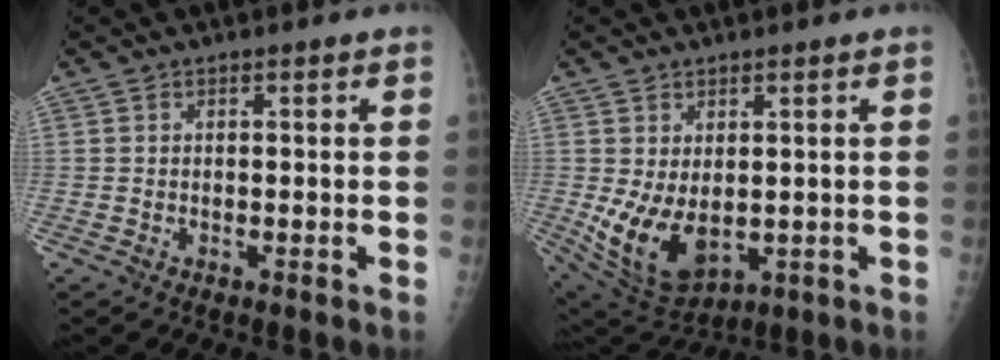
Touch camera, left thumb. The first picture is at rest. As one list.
[{"total": 10.7, "force": [-0.7, 6.6, 8.4], "torque": [-0.144, -0.015, 0.016]}]